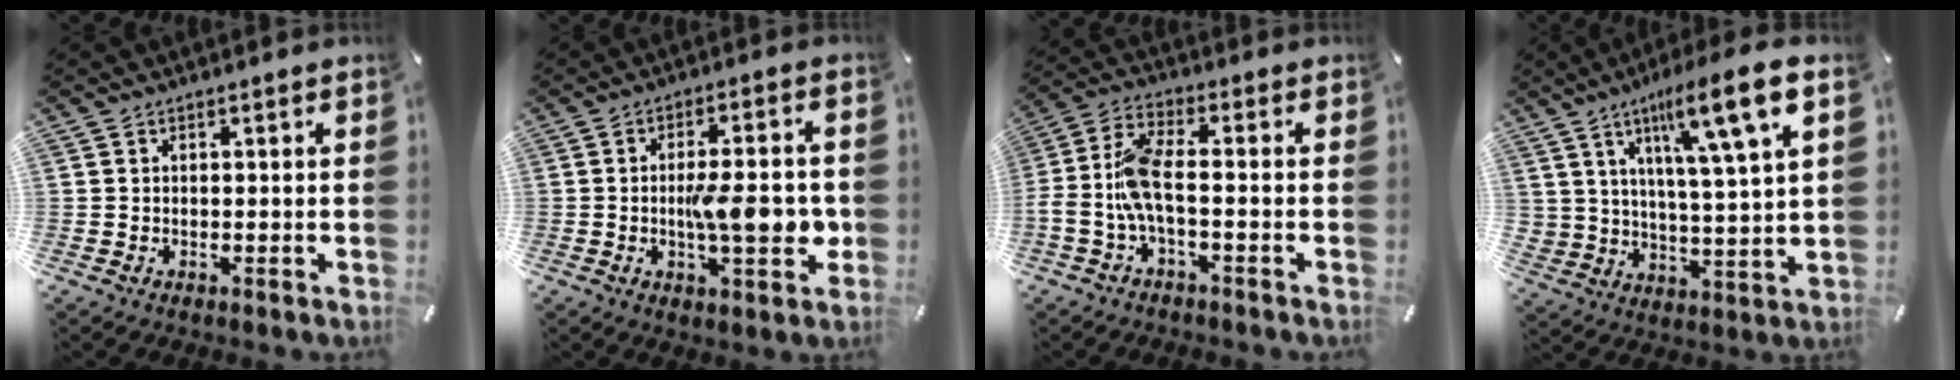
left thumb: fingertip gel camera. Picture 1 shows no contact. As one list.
[{"total": 11.5, "force": [-1.3, 3.6, 10.8], "torque": [-0.143, -0.002, -0.022]}, {"total": 8.8, "force": [-2.0, 3.0, 8.0], "torque": [-0.168, -0.006, -0.035]}, {"total": 14.9, "force": [8.8, 3.7, 11.4], "torque": [-0.189, -0.034, 0.138]}]